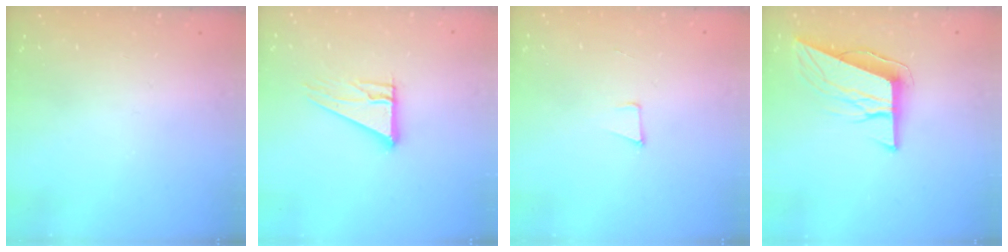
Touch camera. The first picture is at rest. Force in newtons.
{"total": 10.7, "press": 10.7, "slide": 0.7}
{"total": 3.9, "press": 2.9, "slide": 2.6}
{"total": 10.7, "press": 10.2, "slide": 3.3}